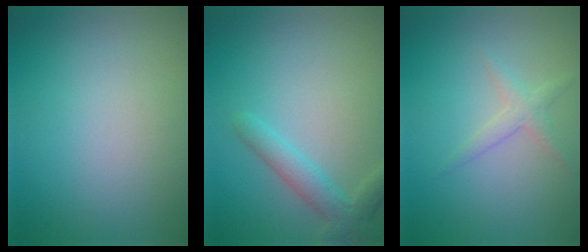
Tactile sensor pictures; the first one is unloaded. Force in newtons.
{"total": 3.0, "press": 3.0, "slide": 0.2}
{"total": 1.5, "press": 1.5, "slide": 0.1}